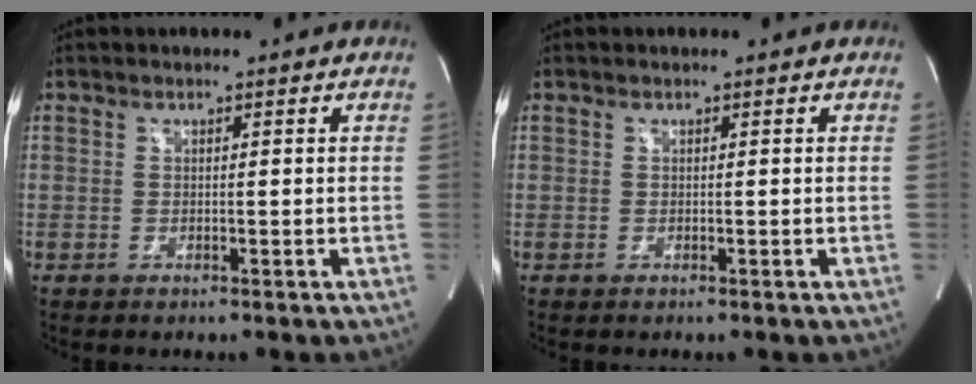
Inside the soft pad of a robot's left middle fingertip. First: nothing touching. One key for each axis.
{"total": 0.0}